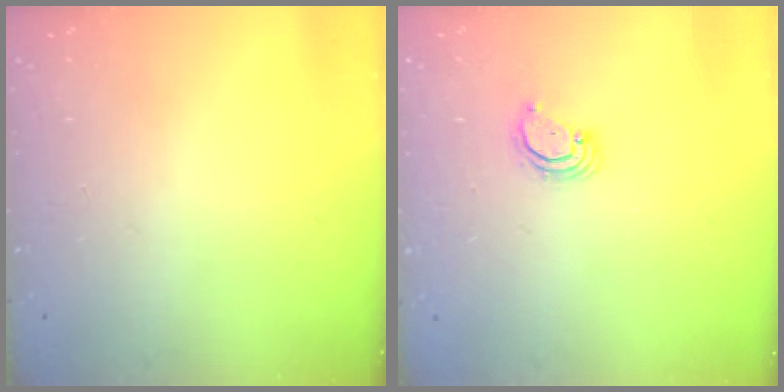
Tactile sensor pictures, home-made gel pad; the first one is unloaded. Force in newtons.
{"total": 2.9, "press": 2.9, "slide": 0.3}